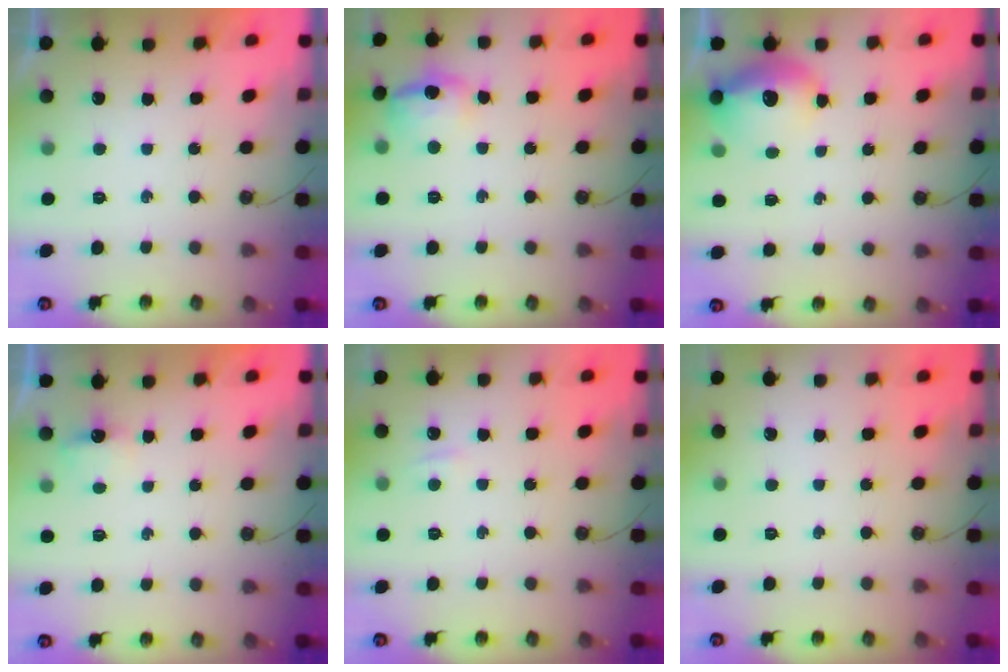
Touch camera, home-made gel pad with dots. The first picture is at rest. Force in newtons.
{"total": 12.0, "press": 12.0, "slide": 0.8}
{"total": 11.9, "press": 11.8, "slide": 1.0}
{"total": 2.6, "press": 2.6, "slide": 0.4}
{"total": 2.8, "press": 2.8, "slide": 0.5}
{"total": 0.0}